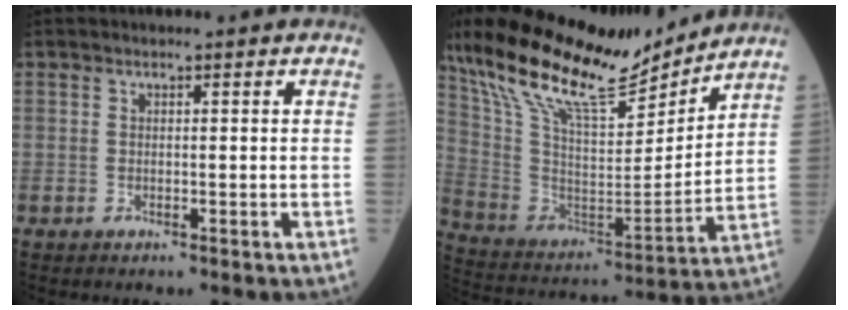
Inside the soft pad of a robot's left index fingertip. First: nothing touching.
{"total": 23.3, "force": [19.0, 4.8, 12.5], "torque": [-0.242, 0.007, 0.337]}